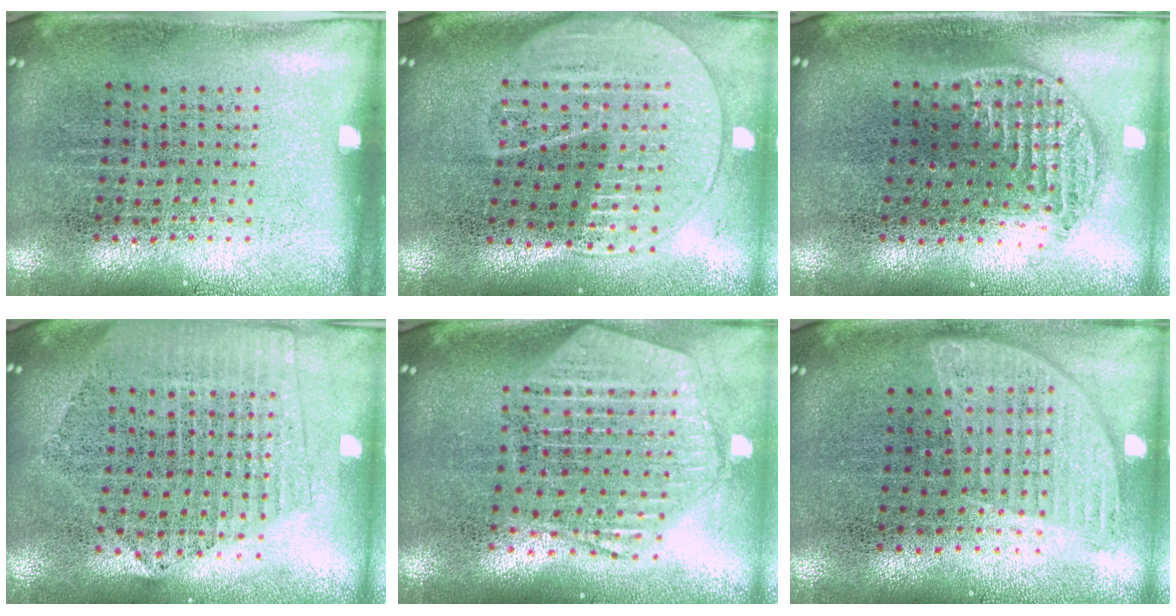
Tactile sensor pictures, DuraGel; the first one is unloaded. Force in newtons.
{"total": 2.0, "press": 1.8, "slide": 1.0}
{"total": 1.3, "press": 1.1, "slide": 0.7}
{"total": 2.1, "press": 1.9, "slide": 0.9}
{"total": 2.6, "press": 2.2, "slide": 1.4}
{"total": 0.9, "press": 0.9, "slide": 0.2}